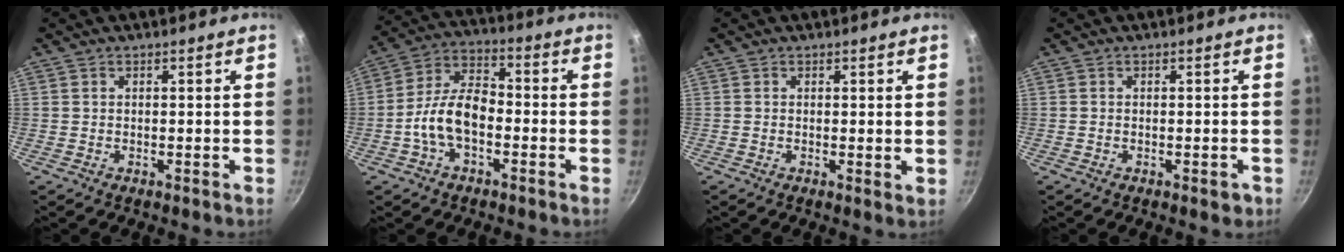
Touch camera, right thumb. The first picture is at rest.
{"total": 10.7, "force": [-3.1, 6.0, 8.3], "torque": [-0.136, 0.046, -0.067]}
{"total": 1.0, "force": [0.3, 0.4, 0.9], "torque": [-0.013, -0.005, 0.002]}
{"total": 1.7, "force": [-0.8, 0.8, 1.3], "torque": [-0.016, 0.004, -0.010]}